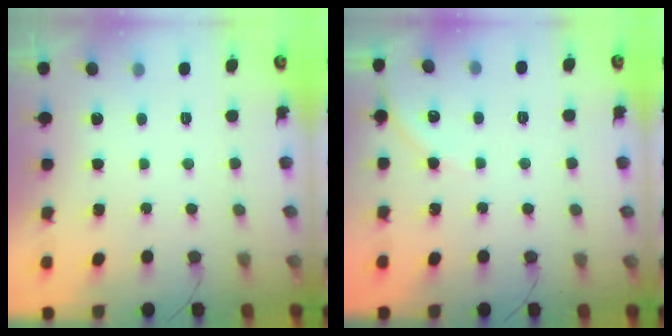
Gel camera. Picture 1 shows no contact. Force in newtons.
{"total": 3.2, "press": 3.1, "slide": 0.5}